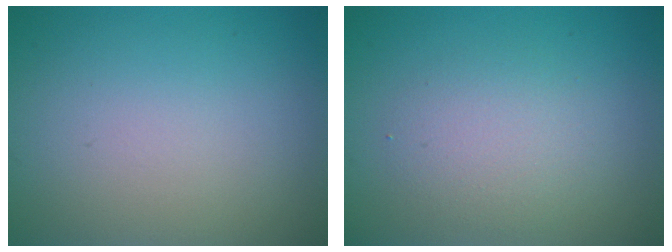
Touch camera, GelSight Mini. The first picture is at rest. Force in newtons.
{"total": 2.7, "press": 2.7, "slide": 0.1}